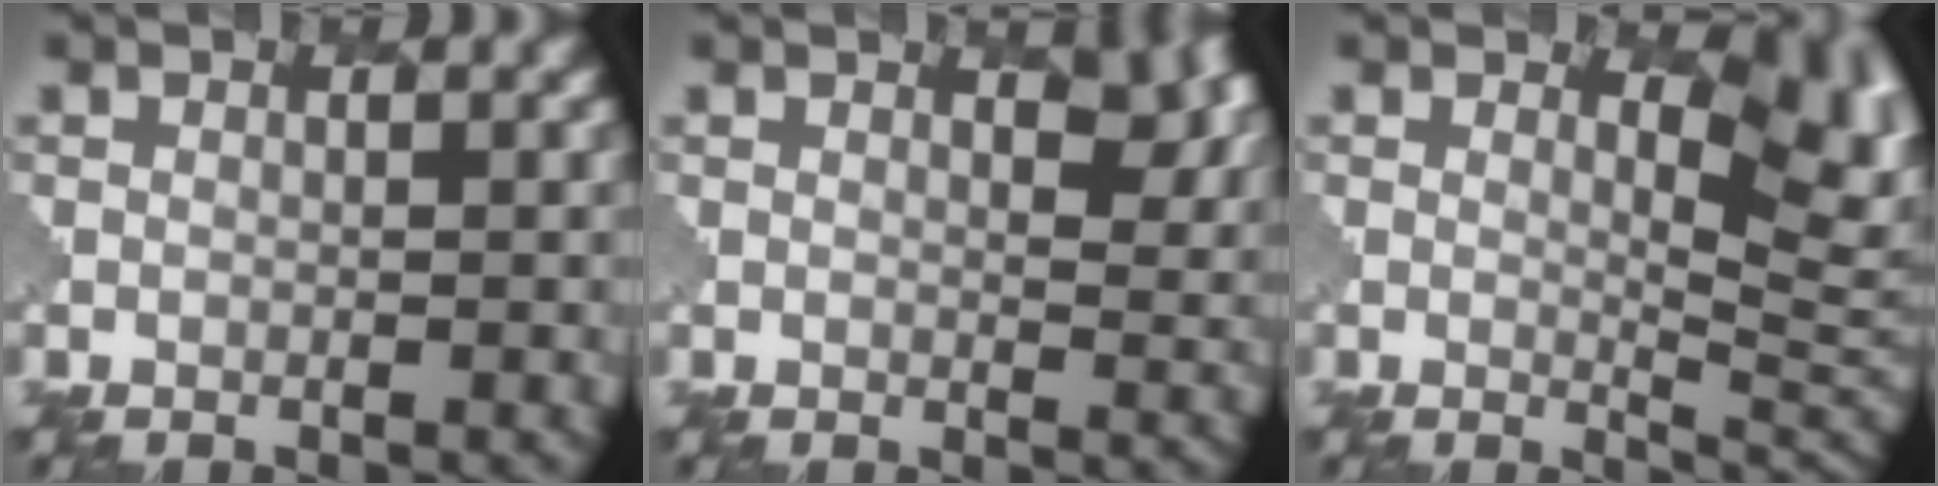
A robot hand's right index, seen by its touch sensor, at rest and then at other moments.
{"total": 4.8, "force": [2.9, 2.0, 3.3], "torque": [-0.039, -0.003, 0.036]}
{"total": 6.9, "force": [2.4, 3.2, 5.7], "torque": [-0.078, -0.008, 0.033]}